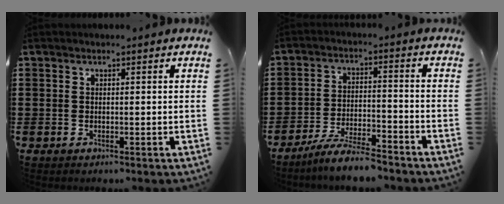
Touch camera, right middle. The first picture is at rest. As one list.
[{"total": 6.1, "force": [-5.7, 0.3, 2.4], "torque": [-0.051, -0.006, -0.109]}]